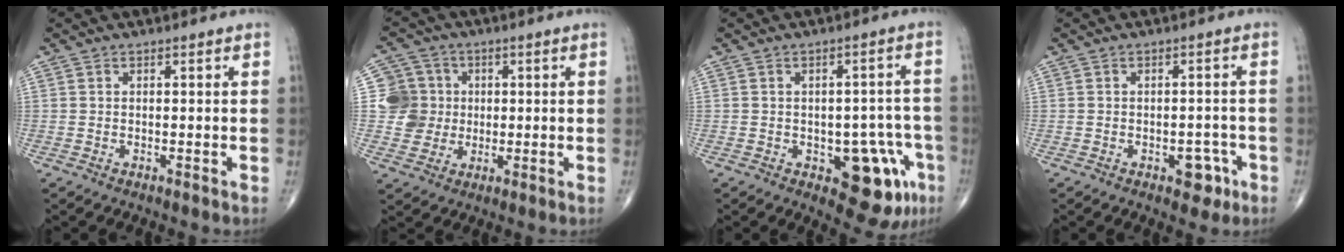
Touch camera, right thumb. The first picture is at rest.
{"total": 8.0, "force": [0.6, 7.9, 1.2], "torque": [0.010, 0.008, 0.009]}
{"total": 11.3, "force": [-4.5, 5.6, 8.8], "torque": [-0.061, 0.020, -0.049]}
{"total": 4.3, "force": [-2.0, 2.5, 2.9], "torque": [-0.015, 0.012, -0.023]}